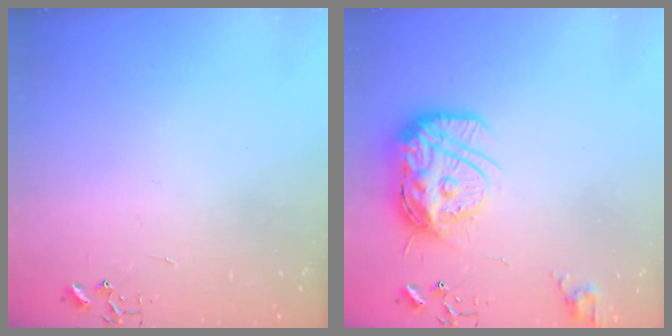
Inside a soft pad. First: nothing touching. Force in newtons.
{"total": 19.4, "press": 19.4, "slide": 1.7}